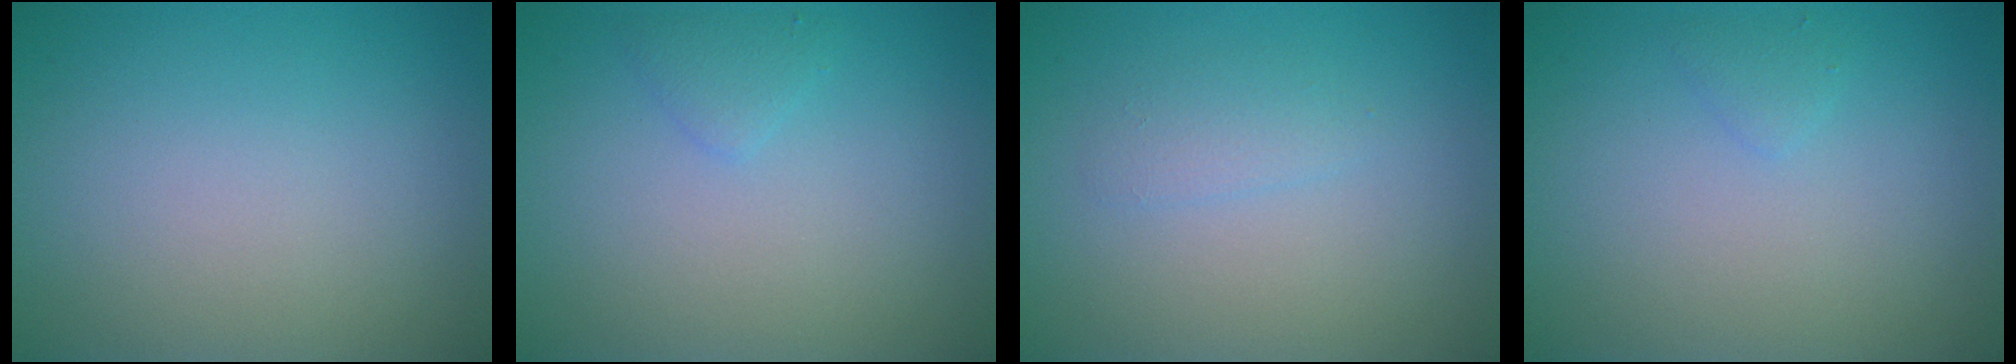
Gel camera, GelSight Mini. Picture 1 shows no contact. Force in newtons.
{"total": 1.0, "press": 1.0, "slide": 0.1}
{"total": 1.2, "press": 1.2, "slide": 0.1}
{"total": 0.7, "press": 0.7, "slide": 0.0}